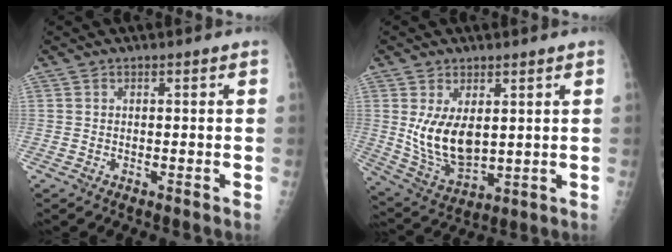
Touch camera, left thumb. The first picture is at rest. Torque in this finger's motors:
{"motor_torque": [1.20, 1.43, 0.88, -0.67, 0.16]}